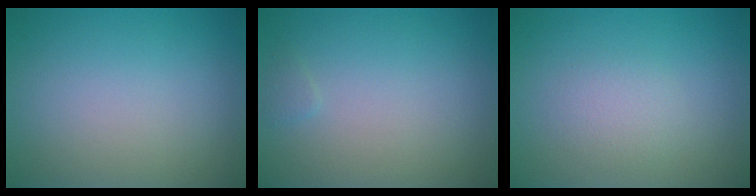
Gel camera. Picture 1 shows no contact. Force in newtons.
{"total": 0.5, "press": 0.5, "slide": 0.0}
{"total": 1.6, "press": 1.6, "slide": 0.1}